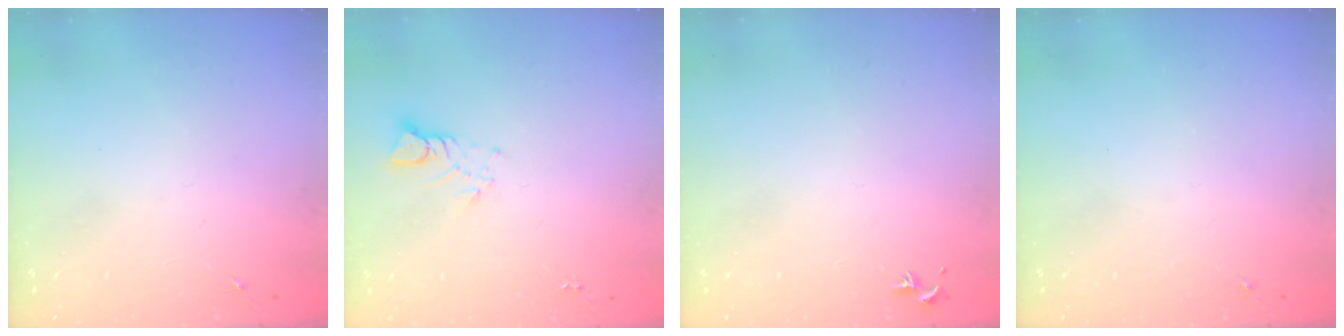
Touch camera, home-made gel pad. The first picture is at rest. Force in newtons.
{"total": 3.5, "press": 3.5, "slide": 0.3}
{"total": 0.8, "press": 0.7, "slide": 0.3}
{"total": 0.0}